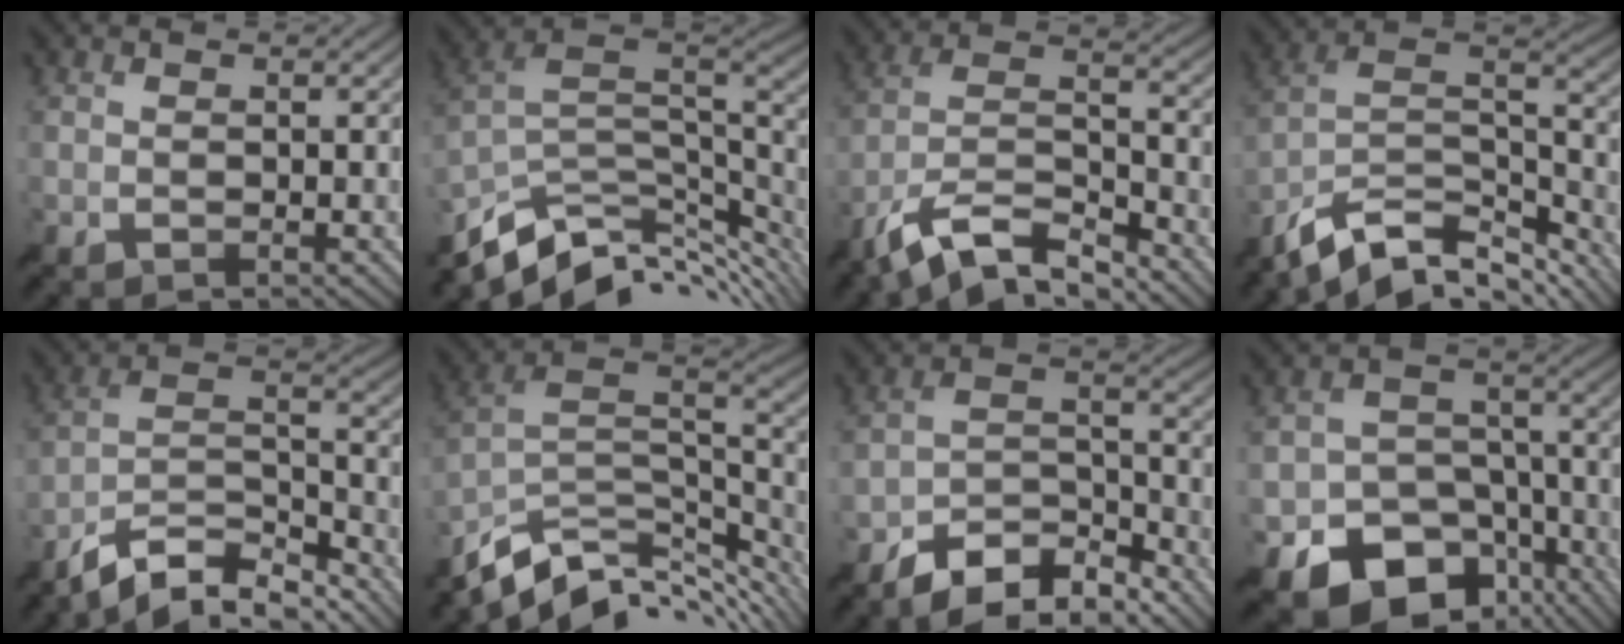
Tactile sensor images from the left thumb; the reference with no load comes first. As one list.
[{"total": 12.1, "force": [-6.0, 5.6, 8.9], "torque": [-0.199, -0.021, -0.096]}, {"total": 11.3, "force": [-8.7, 3.2, 6.5], "torque": [-0.125, 0.002, -0.174]}, {"total": 13.2, "force": [-9.6, 5.5, 7.2], "torque": [-0.168, -0.008, -0.163]}, {"total": 11.6, "force": [-9.3, 3.2, 6.2], "torque": [-0.120, 0.002, -0.174]}, {"total": 12.7, "force": [-7.4, 5.8, 8.5], "torque": [-0.195, -0.010, -0.123]}, {"total": 10.0, "force": [-8.1, 3.5, 4.6], "torque": [-0.069, 0.005, -0.155]}, {"total": 14.4, "force": [-8.7, 9.7, 6.0], "torque": [-0.116, -0.033, -0.129]}]